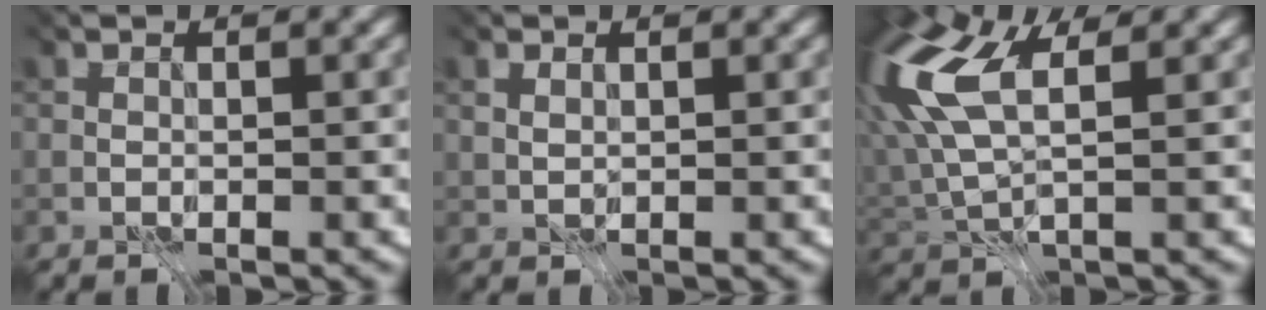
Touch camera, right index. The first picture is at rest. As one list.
[{"total": 1.4, "force": [0.7, 0.9, 0.8], "torque": [-0.031, -0.002, 0.020]}, {"total": 10.4, "force": [2.9, 4.6, 8.9], "torque": [-0.206, 0.007, 0.069]}]